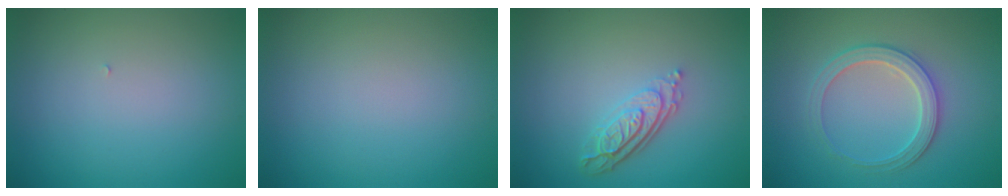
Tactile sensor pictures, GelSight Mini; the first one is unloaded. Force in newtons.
{"total": 0.0}
{"total": 3.7, "press": 2.7, "slide": 2.6}
{"total": 2.8, "press": 2.8, "slide": 0.3}